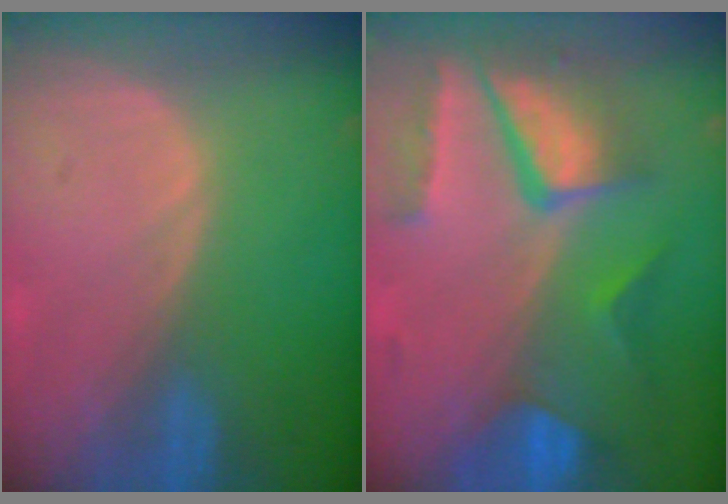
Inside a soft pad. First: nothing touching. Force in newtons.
{"total": 10.4, "press": 8.8, "slide": 5.5}